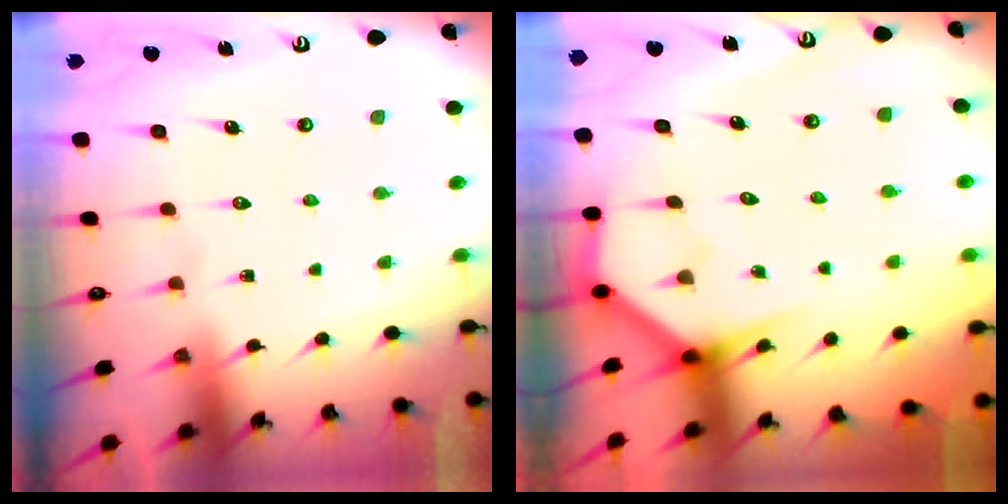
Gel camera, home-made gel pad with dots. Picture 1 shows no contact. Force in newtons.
{"total": 4.0, "press": 3.9, "slide": 0.3}